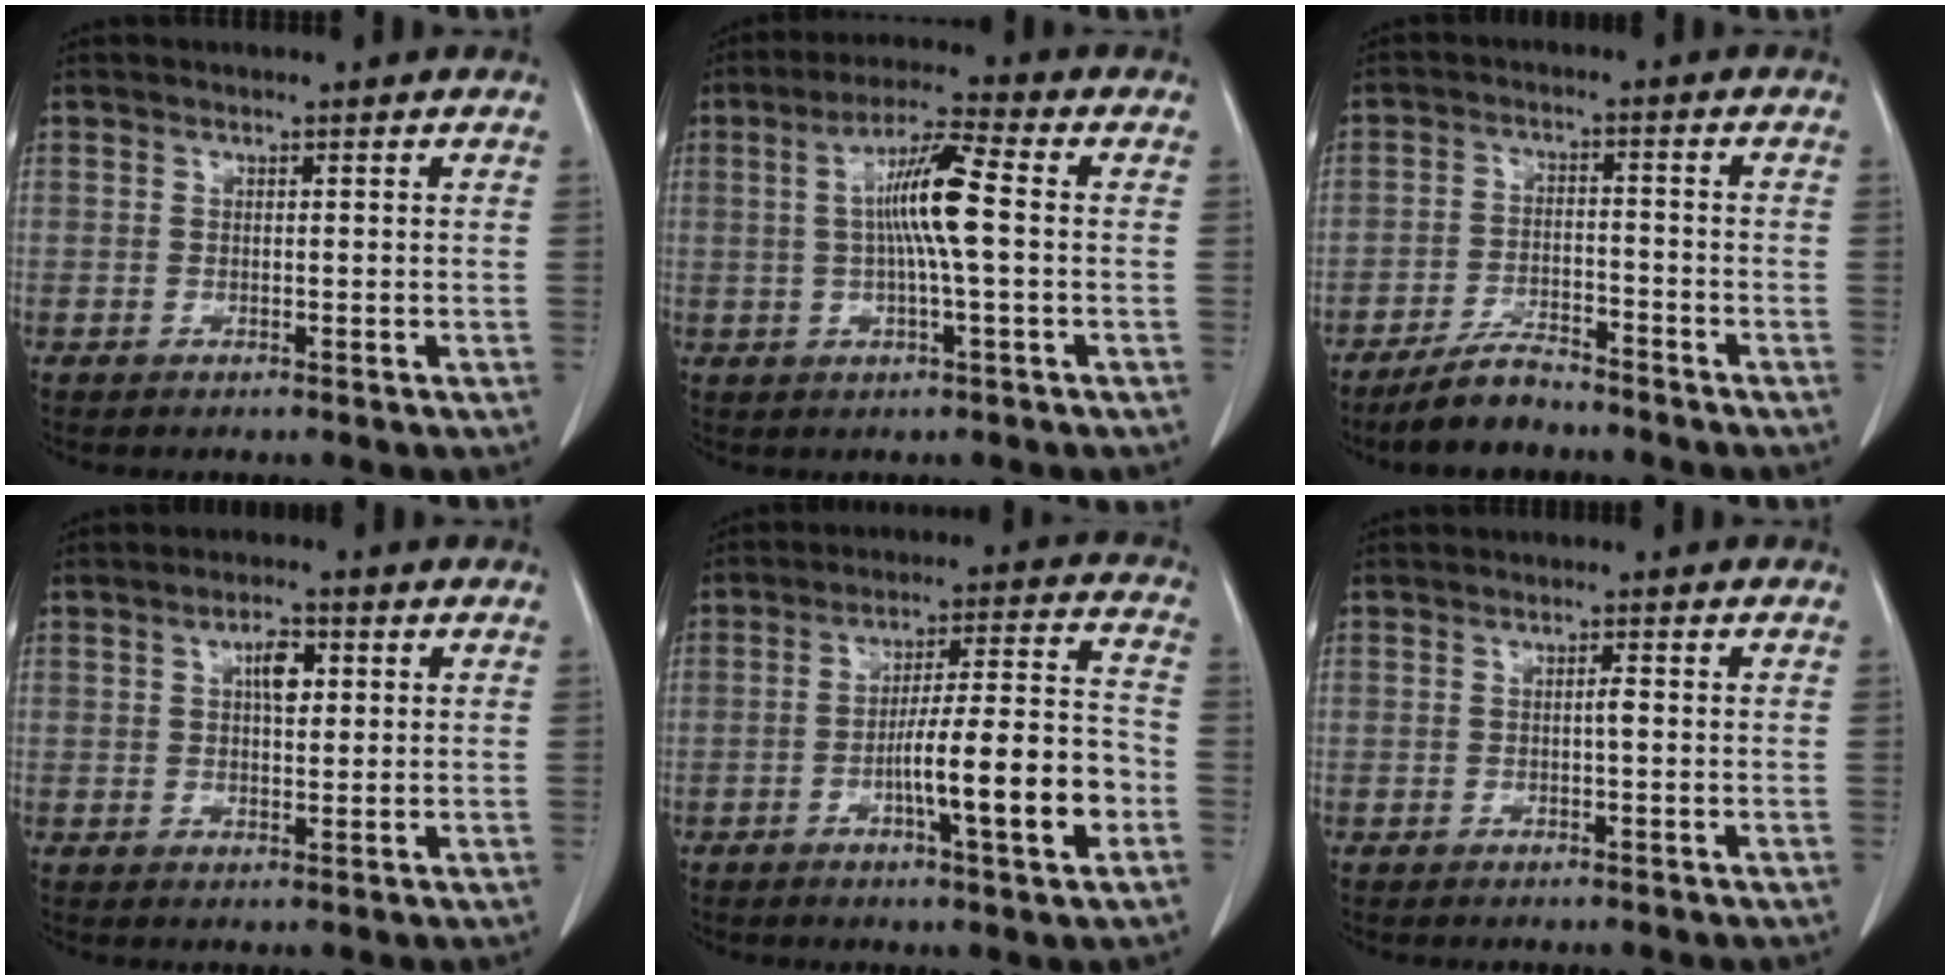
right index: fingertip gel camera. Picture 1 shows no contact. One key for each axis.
{"total": 8.9, "fx": 0.5, "fy": 0.2, "fz": 8.9, "tx": -0.166, "ty": 0.007, "tz": 0.004}
{"total": 6.0, "fx": -5.4, "fy": 1.4, "fz": 2.3, "tx": -0.047, "ty": -0.009, "tz": -0.097}
{"total": 3.6, "fx": 1.1, "fy": 1.5, "fz": 3.1, "tx": -0.052, "ty": 0.004, "tz": 0.017}
{"total": 13.5, "fx": -4.4, "fy": 0.7, "fz": 12.7, "tx": -0.202, "ty": 0.008, "tz": -0.067}
{"total": 0.9, "fx": -0.1, "fy": 0.0, "fz": 0.9, "tx": -0.016, "ty": 0.001, "tz": -0.002}